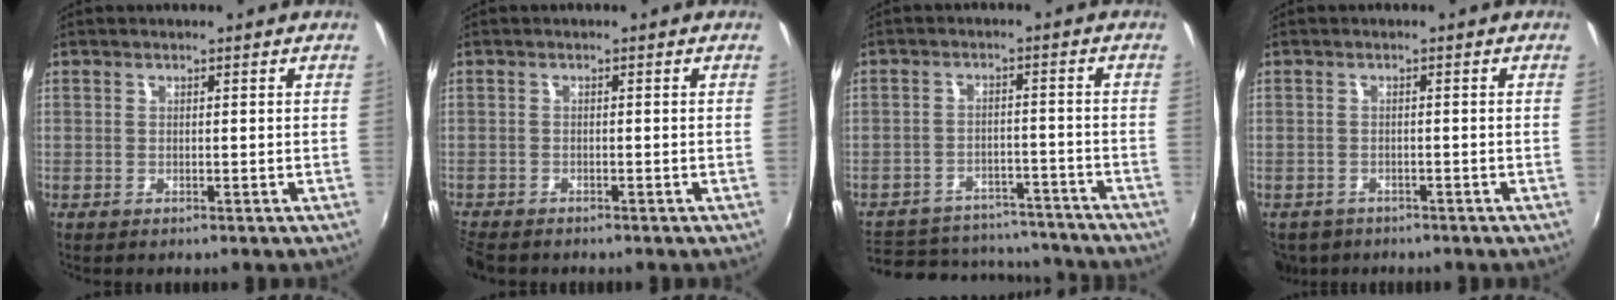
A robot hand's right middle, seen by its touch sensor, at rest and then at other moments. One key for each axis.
{"total": 3.9, "fx": -3.5, "fy": 1.1, "fz": 1.3, "tx": -0.040, "ty": -0.021, "tz": -0.068}
{"total": 17.9, "fx": -14.6, "fy": 8.4, "fz": 6.1, "tx": -0.147, "ty": 0.031, "tz": -0.177}
{"total": 5.0, "fx": -3.3, "fy": 3.3, "fz": 1.7, "tx": -0.047, "ty": -0.013, "tz": -0.051}